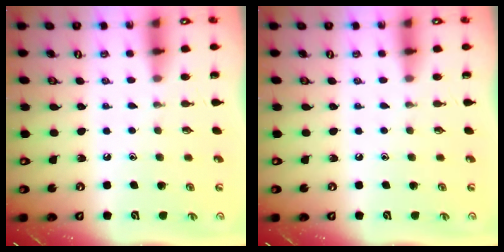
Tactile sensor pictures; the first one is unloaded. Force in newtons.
{"total": 0.0}